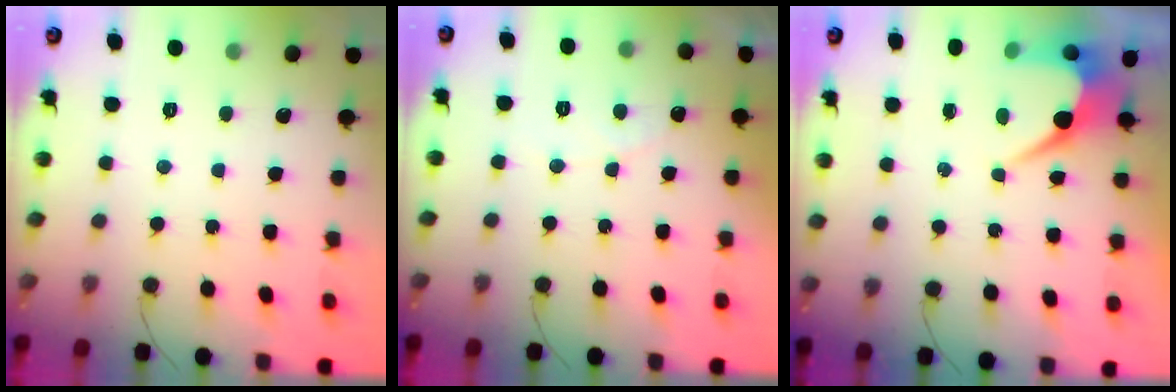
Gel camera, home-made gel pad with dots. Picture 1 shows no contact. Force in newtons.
{"total": 3.9, "press": 3.9, "slide": 0.3}
{"total": 6.9, "press": 6.9, "slide": 0.3}